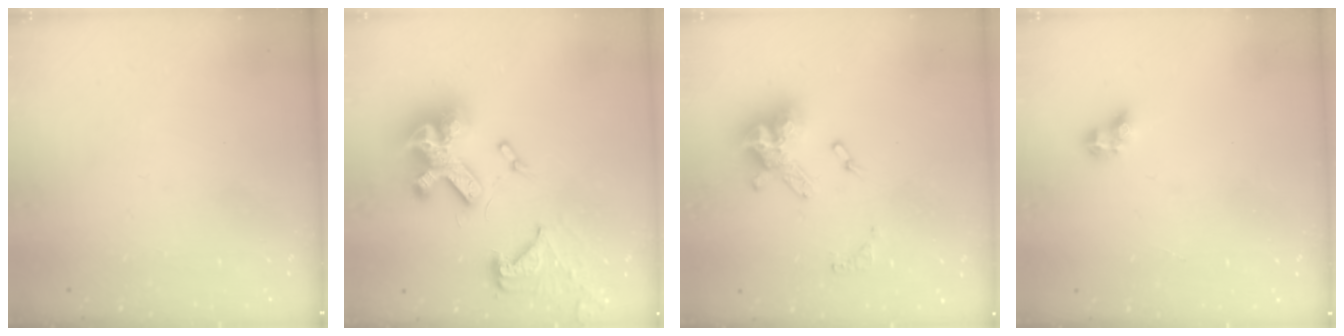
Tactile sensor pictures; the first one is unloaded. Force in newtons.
{"total": 20.1, "press": 20.0, "slide": 1.9}
{"total": 14.1, "press": 14.1, "slide": 0.9}
{"total": 3.4, "press": 3.2, "slide": 1.2}